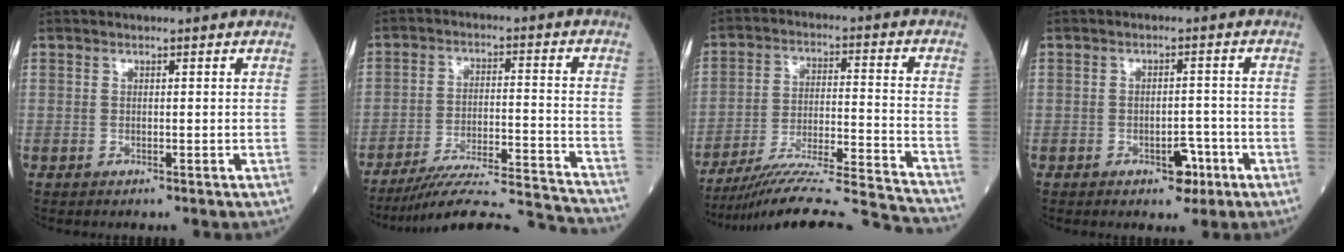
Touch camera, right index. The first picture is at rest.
{"total": 18.7, "force": [-18.0, -0.8, 5.0], "torque": [-0.062, -0.006, -0.265]}
{"total": 22.5, "force": [-21.3, -1.4, 7.1], "torque": [-0.084, -0.018, -0.316]}
{"total": 3.8, "force": [-2.0, 1.8, 2.7], "torque": [-0.033, 0.005, -0.024]}